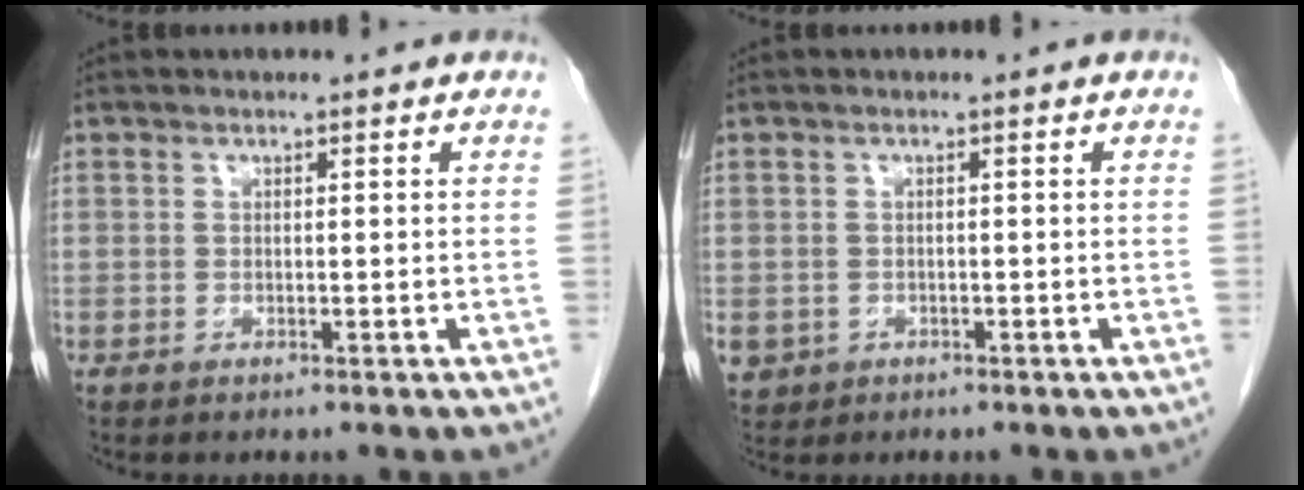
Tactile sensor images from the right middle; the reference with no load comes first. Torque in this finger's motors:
{"motor_torque": [0.47, -0.33, 0.07, 0.04]}